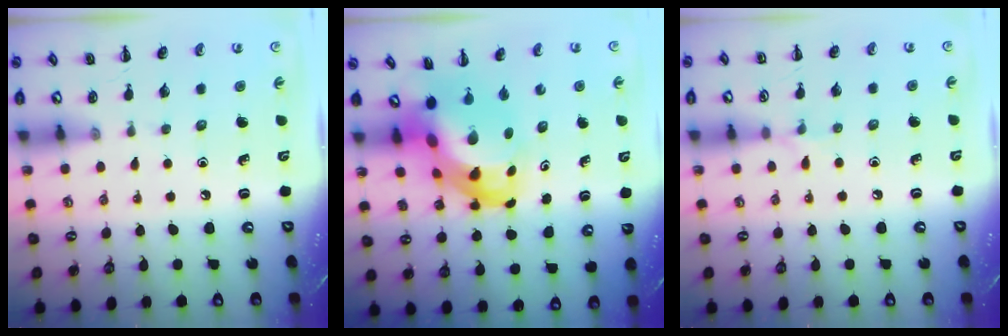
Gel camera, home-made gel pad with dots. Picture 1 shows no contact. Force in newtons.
{"total": 8.0, "press": 7.6, "slide": 2.4}
{"total": 4.3, "press": 4.0, "slide": 1.6}